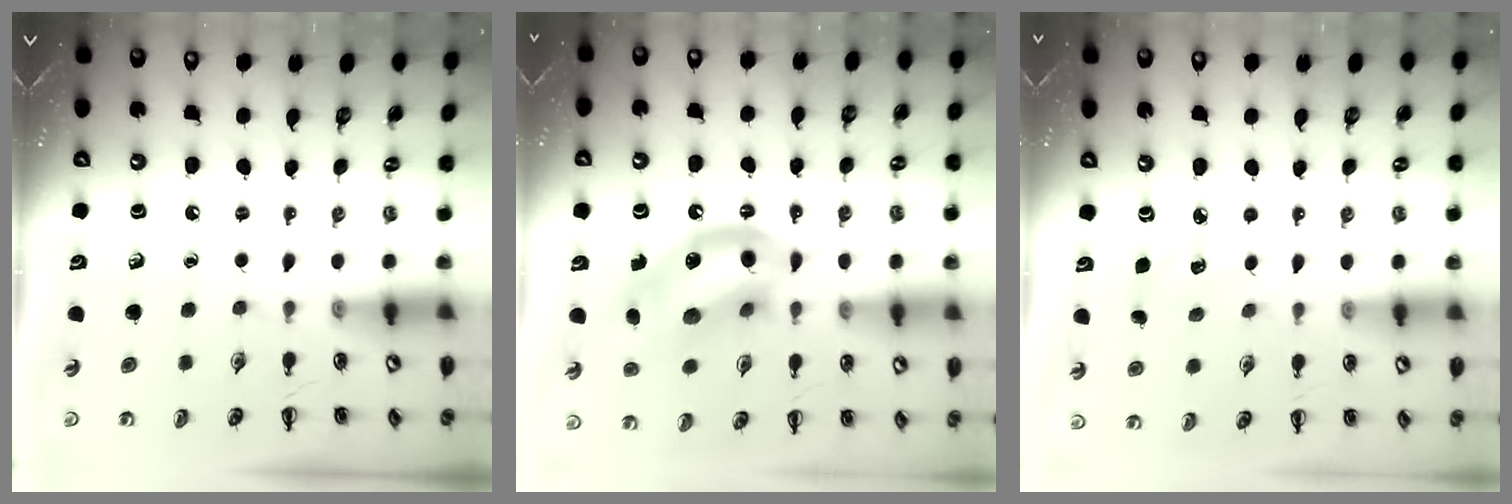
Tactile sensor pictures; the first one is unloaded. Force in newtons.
{"total": 14.8, "press": 14.4, "slide": 3.4}
{"total": 4.0, "press": 3.9, "slide": 0.9}